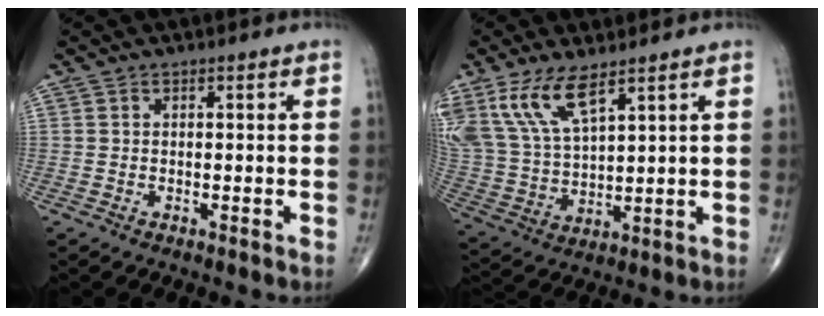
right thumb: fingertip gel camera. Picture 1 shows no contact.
{"total": 12.6, "force": [7.7, 4.7, 8.8], "torque": [-0.185, -0.023, 0.168]}